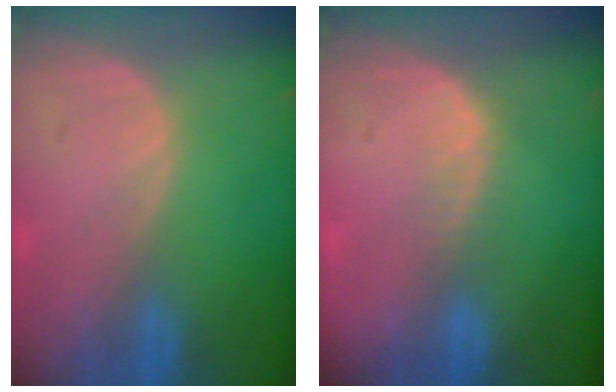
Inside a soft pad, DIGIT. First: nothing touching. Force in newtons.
{"total": 2.3, "press": 1.6, "slide": 1.6}